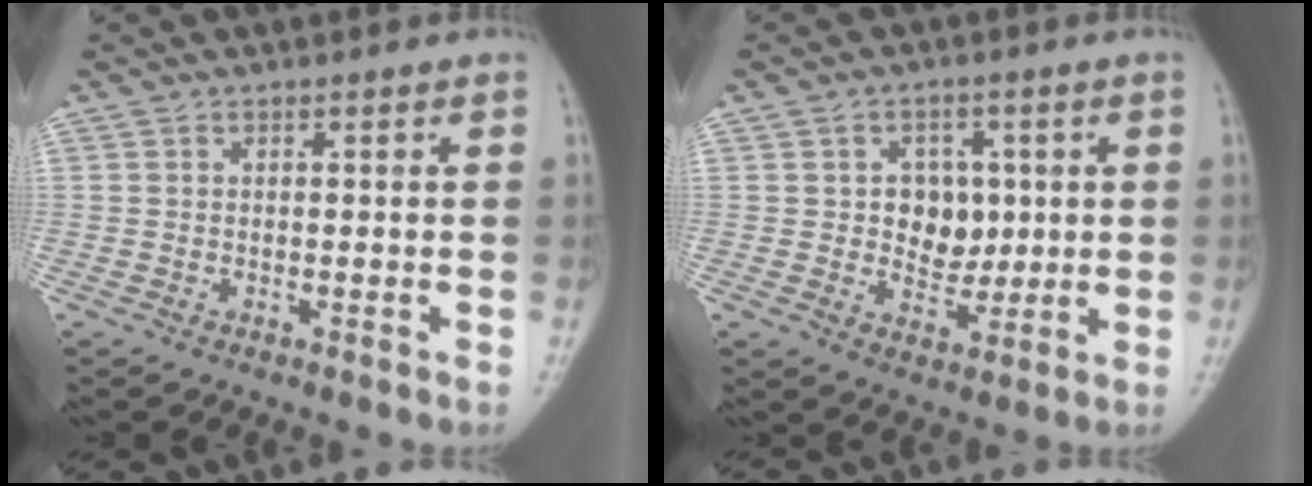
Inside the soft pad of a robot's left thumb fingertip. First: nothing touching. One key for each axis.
{"total": 7.1, "fx": 0.9, "fy": 5.7, "fz": 4.2, "tx": -0.020, "ty": -0.003, "tz": 0.018}